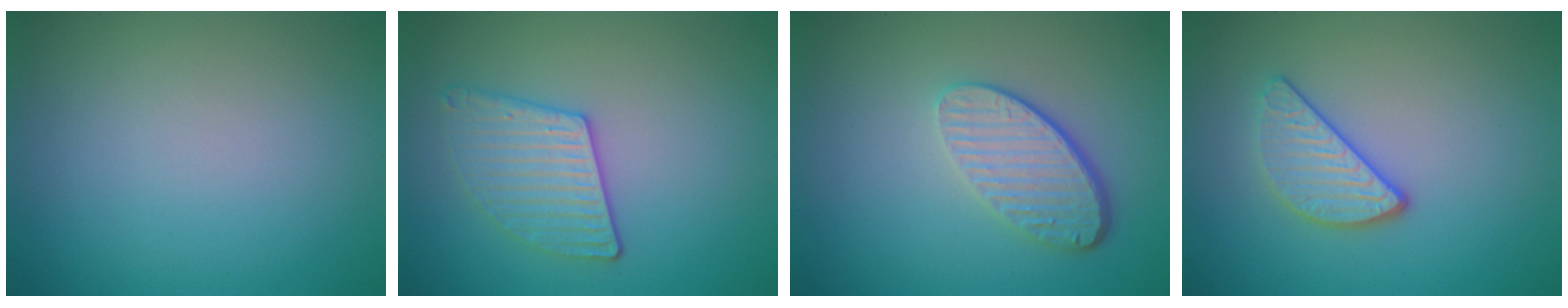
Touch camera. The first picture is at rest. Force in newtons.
{"total": 2.9, "press": 2.9, "slide": 0.6}
{"total": 4.4, "press": 3.1, "slide": 3.1}
{"total": 3.0, "press": 2.6, "slide": 1.3}